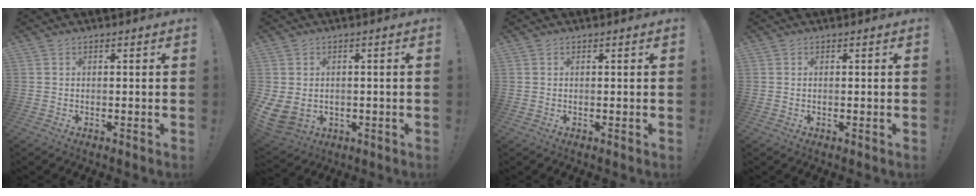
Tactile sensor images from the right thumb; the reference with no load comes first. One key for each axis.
{"total": 5.4, "fx": 1.1, "fy": 4.3, "fz": 3.0, "tx": -0.061, "ty": -0.016, "tz": 0.024}
{"total": 0.6, "fx": 0.3, "fy": 0.5, "fz": -0.1, "tx": 0.010, "ty": -0.001, "tz": 0.004}
{"total": 0.0}